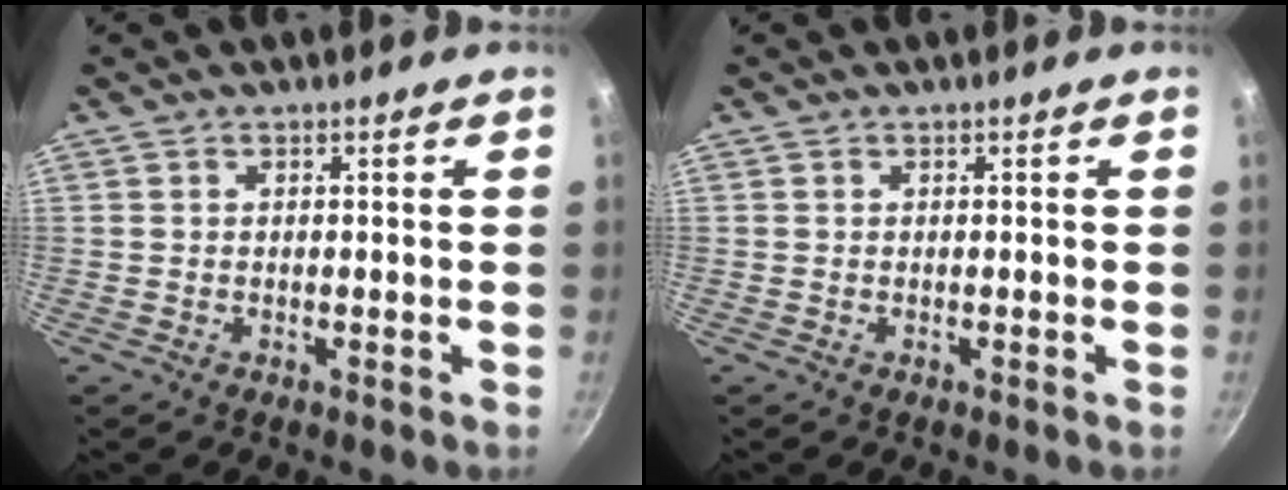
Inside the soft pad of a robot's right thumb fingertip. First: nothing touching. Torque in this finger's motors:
{"motor_torque": [0.06, 0.32, 0.31, -0.20, -0.02]}